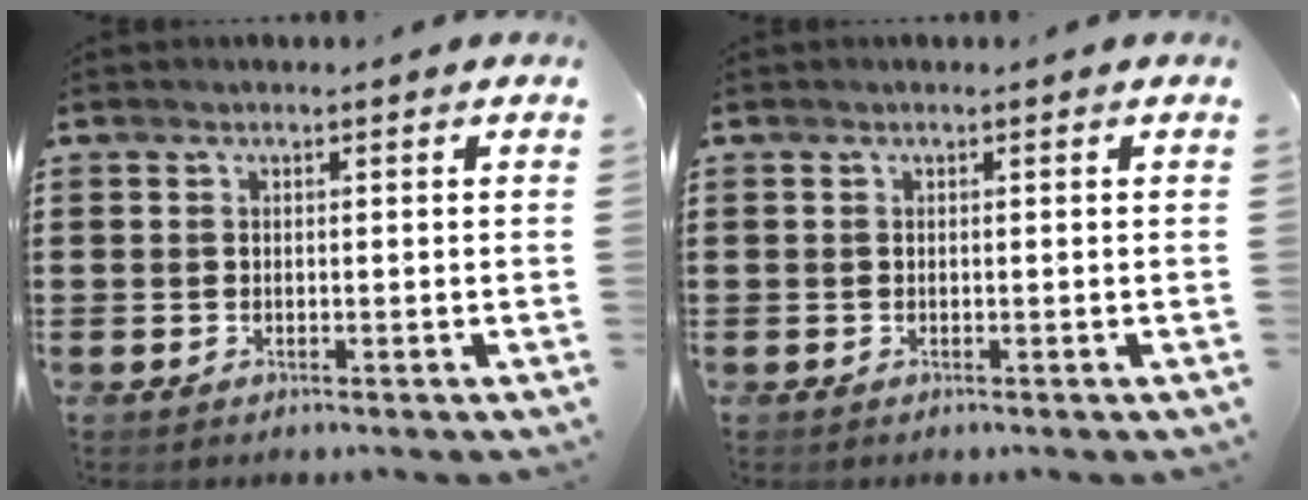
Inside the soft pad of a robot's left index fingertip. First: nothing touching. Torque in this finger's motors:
{"motor_torque": [0.00, 0.00, 0.00, 0.00]}